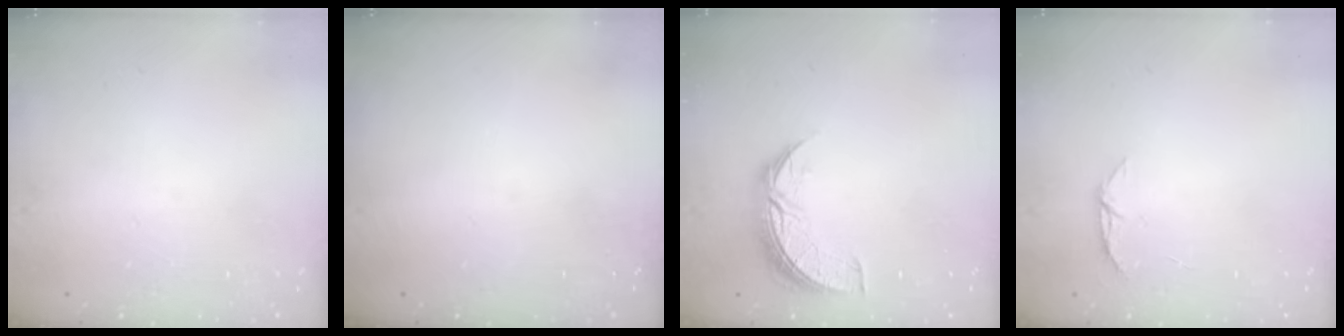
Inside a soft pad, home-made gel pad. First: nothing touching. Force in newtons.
{"total": 0.0}
{"total": 8.5, "press": 8.5, "slide": 0.5}
{"total": 4.6, "press": 4.5, "slide": 0.5}